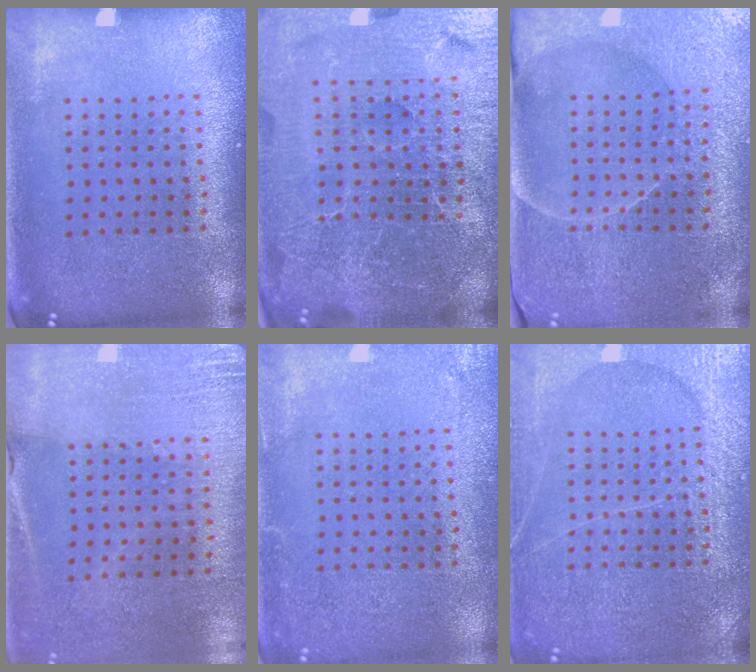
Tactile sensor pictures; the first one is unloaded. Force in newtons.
{"total": 6.3, "press": 5.6, "slide": 2.9}
{"total": 3.8, "press": 3.7, "slide": 0.8}
{"total": 2.6, "press": 2.5, "slide": 0.8}
{"total": 2.1, "press": 2.1, "slide": 0.2}
{"total": 5.5, "press": 5.5, "slide": 0.7}